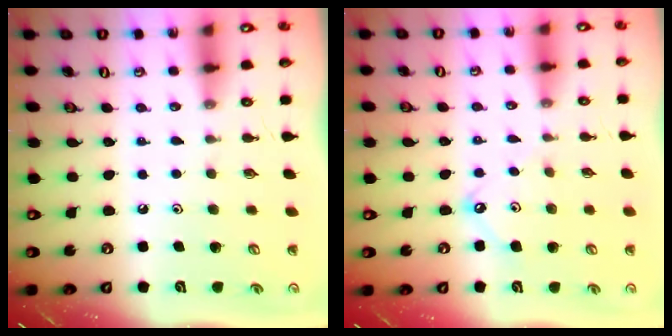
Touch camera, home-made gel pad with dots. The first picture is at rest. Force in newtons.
{"total": 6.8, "press": 6.7, "slide": 0.8}